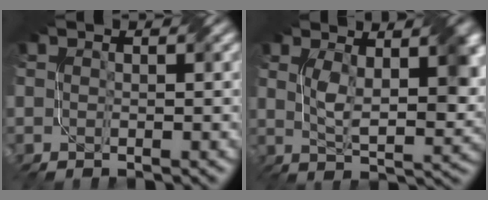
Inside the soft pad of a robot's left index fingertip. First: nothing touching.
{"total": 7.4, "force": [2.2, 2.8, 6.4], "torque": [-0.111, -0.008, 0.042]}